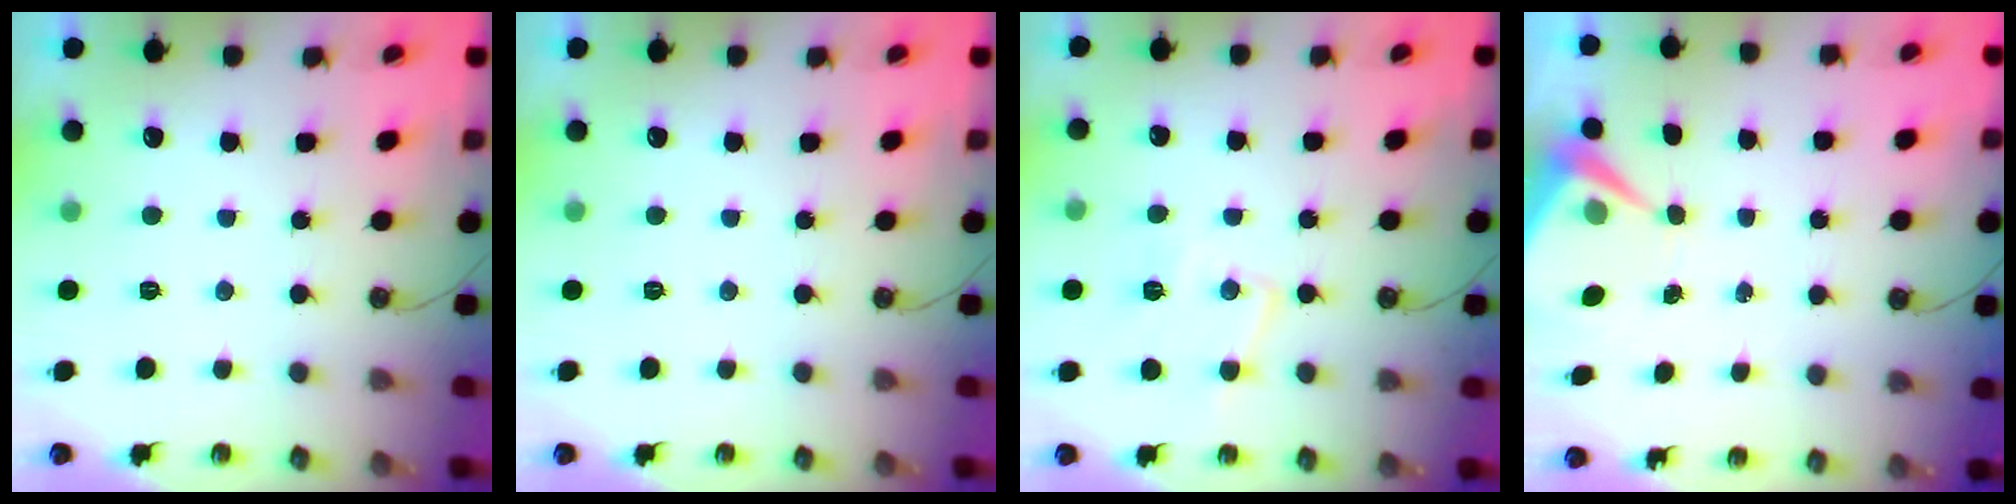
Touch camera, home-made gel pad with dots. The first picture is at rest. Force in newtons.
{"total": 0.0}
{"total": 10.7, "press": 10.7, "slide": 0.8}
{"total": 5.7, "press": 5.7, "slide": 0.5}